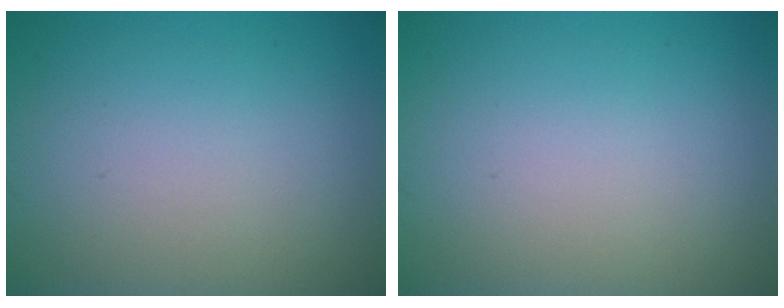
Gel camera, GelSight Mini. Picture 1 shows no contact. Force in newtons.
{"total": 0.0}